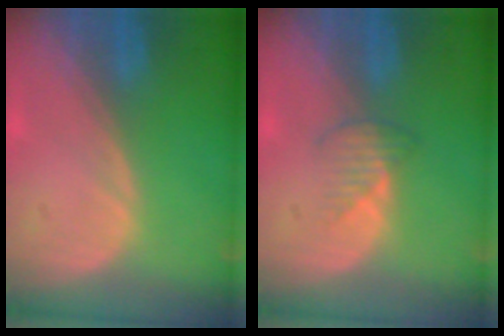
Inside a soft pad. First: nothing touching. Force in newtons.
{"total": 2.5, "press": 2.5, "slide": 0.2}